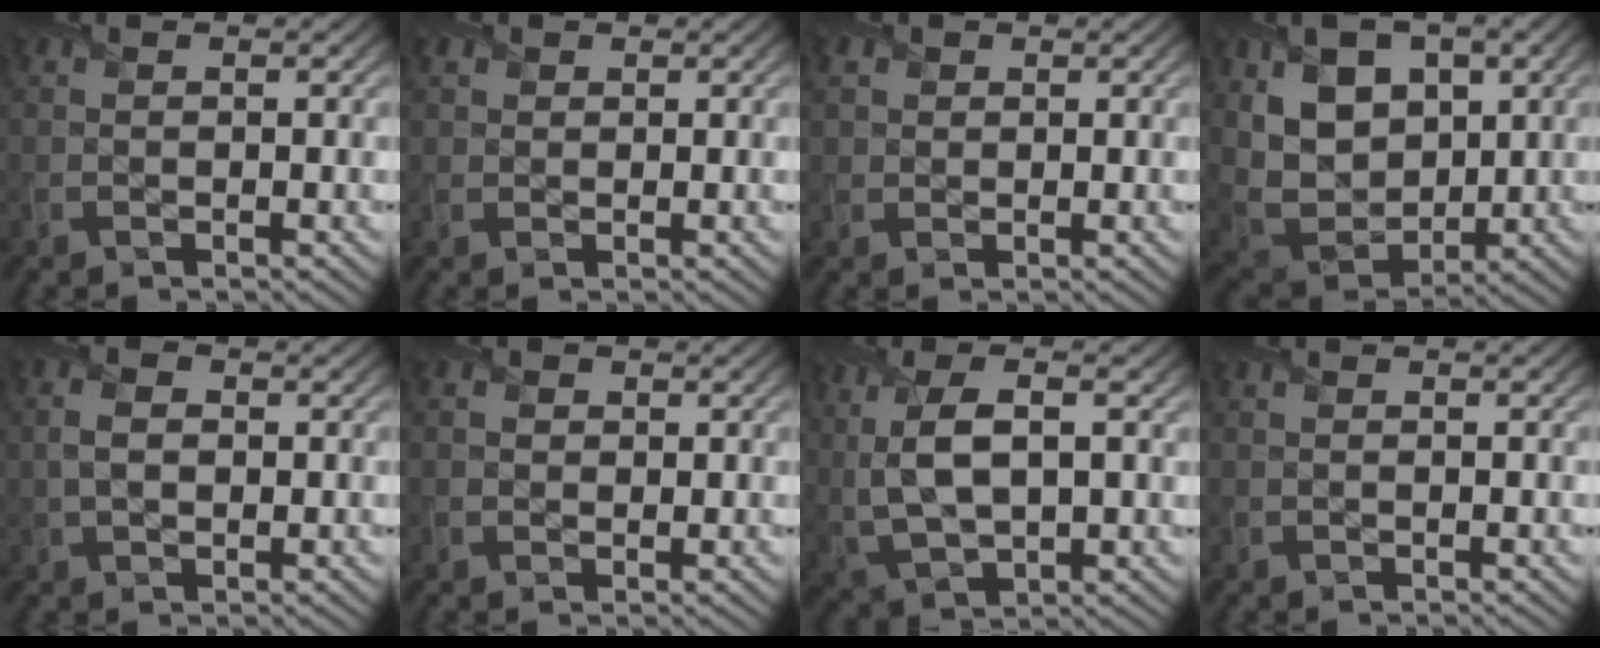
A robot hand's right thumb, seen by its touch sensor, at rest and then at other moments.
{"total": 1.7, "force": [1.0, 1.3, 0.3], "torque": [-0.011, 0.001, 0.021]}
{"total": 2.4, "force": [1.2, 2.0, 0.6], "torque": [-0.023, 0.001, 0.024]}
{"total": 11.8, "force": [3.8, 7.6, 8.3], "torque": [-0.185, -0.005, 0.074]}
{"total": 3.3, "force": [0.2, 2.2, 2.5], "torque": [-0.067, 0.003, 0.004]}
{"total": 1.4, "force": [0.3, 1.2, 0.6], "torque": [-0.016, -0.002, 0.008]}
{"total": 8.4, "force": [1.6, 4.0, 7.2], "torque": [-0.168, 0.001, 0.031]}
{"total": 0.0}